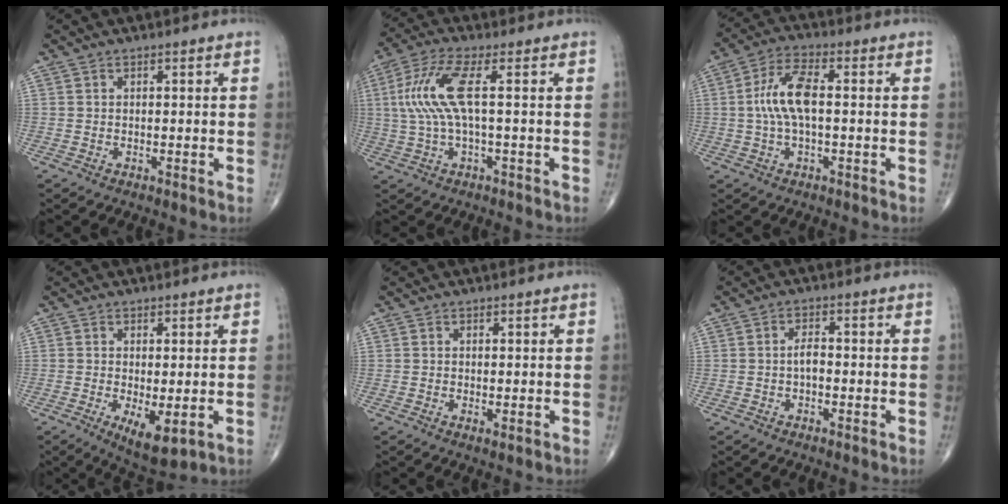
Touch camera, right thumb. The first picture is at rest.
{"total": 9.7, "force": [1.2, 2.1, 9.4], "torque": [-0.239, 0.017, 0.021]}
{"total": 8.8, "force": [0.1, 3.5, 8.0], "torque": [-0.176, 0.021, -0.002]}
{"total": 6.7, "force": [-1.6, 2.5, 5.9], "torque": [-0.095, -0.020, -0.016]}
{"total": 0.9, "force": [0.0, 0.3, 0.8], "torque": [-0.017, -0.005, -0.002]}
{"total": 2.6, "force": [-0.5, 1.3, 2.2], "torque": [-0.036, 0.006, -0.012]}